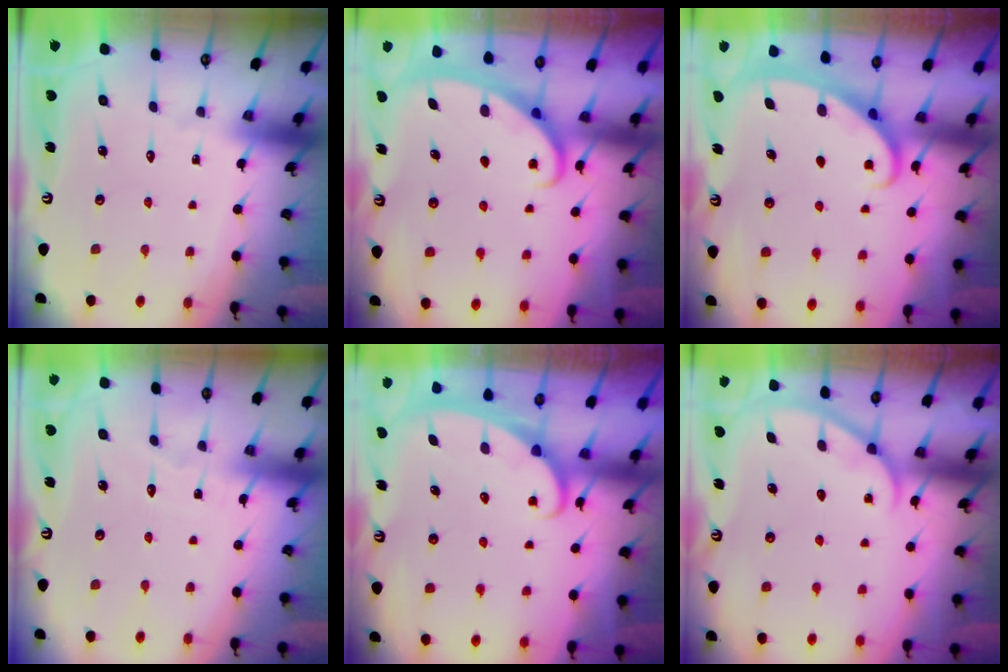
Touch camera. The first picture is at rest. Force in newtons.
{"total": 2.8, "press": 2.8, "slide": 0.4}
{"total": 2.7, "press": 2.7, "slide": 0.4}
{"total": 3.2, "press": 3.2, "slide": 0.3}
{"total": 2.4, "press": 2.4, "slide": 0.4}
{"total": 1.9, "press": 1.9, "slide": 0.2}